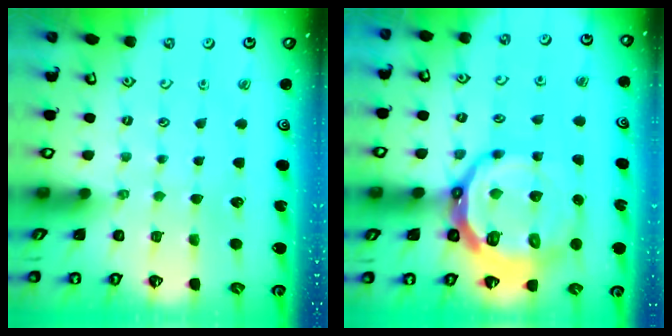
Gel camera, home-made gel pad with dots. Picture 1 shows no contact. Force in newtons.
{"total": 18.2, "press": 17.8, "slide": 3.8}